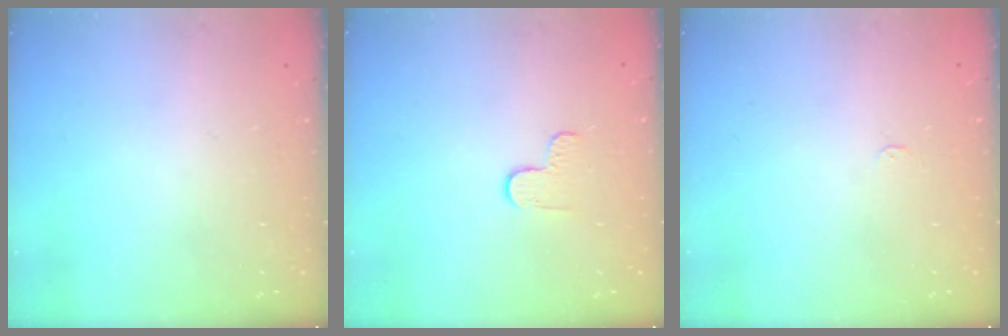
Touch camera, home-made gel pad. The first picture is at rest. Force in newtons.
{"total": 3.3, "press": 3.3, "slide": 0.4}
{"total": 2.4, "press": 2.4, "slide": 0.3}